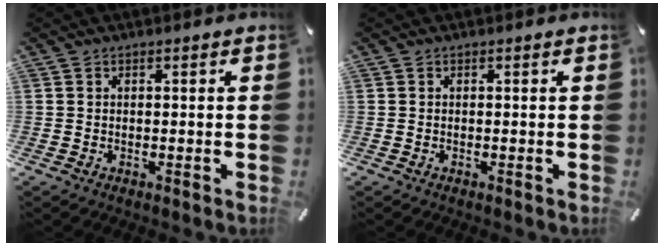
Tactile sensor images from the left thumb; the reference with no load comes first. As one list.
[{"total": 0.0}]